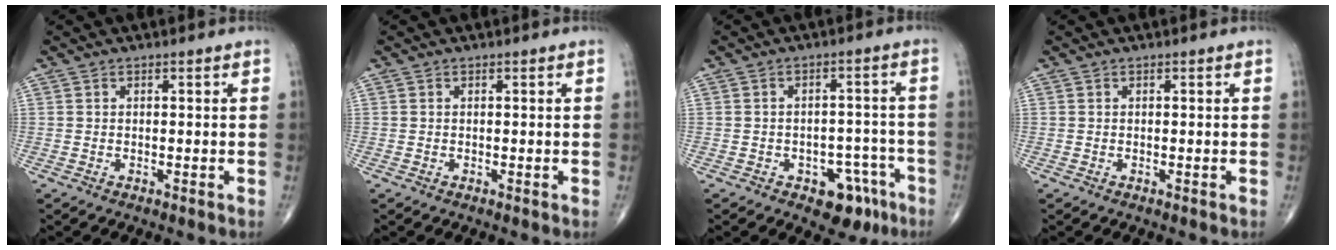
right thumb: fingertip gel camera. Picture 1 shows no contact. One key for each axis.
{"total": 0.0}
{"total": 8.2, "fx": -4.5, "fy": 4.9, "fz": 4.7, "tx": -0.027, "ty": 0.038, "tz": -0.053}
{"total": 0.0}